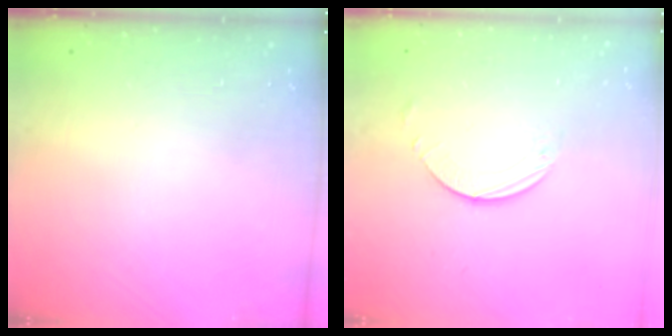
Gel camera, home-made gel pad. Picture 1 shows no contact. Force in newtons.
{"total": 1.9, "press": 1.9, "slide": 0.2}